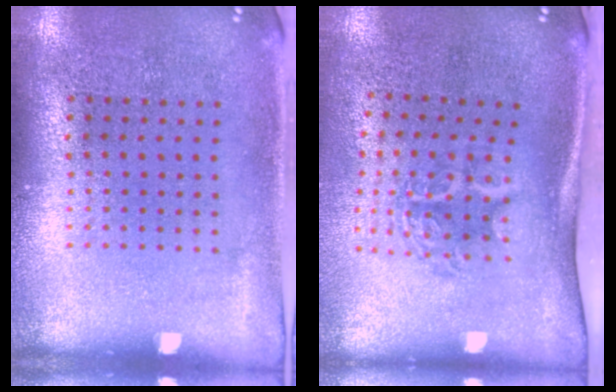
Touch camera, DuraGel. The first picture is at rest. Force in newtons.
{"total": 1.9, "press": 1.3, "slide": 1.5}